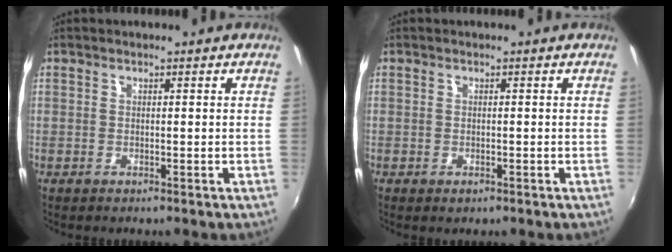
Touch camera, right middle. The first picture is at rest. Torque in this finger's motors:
{"motor_torque": [-0.23, 0.03, -0.08, -0.02]}